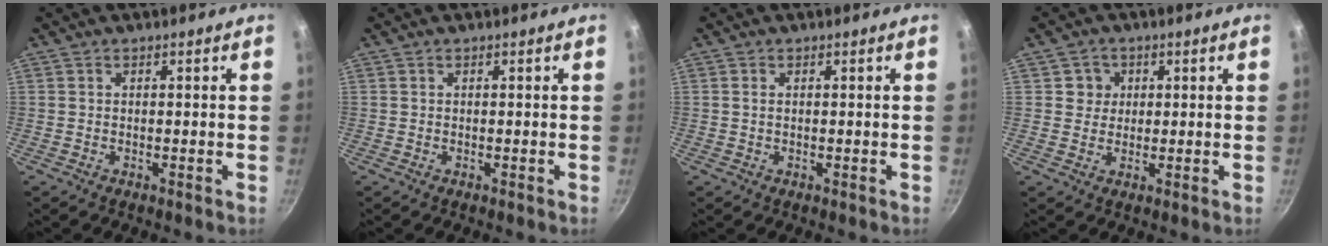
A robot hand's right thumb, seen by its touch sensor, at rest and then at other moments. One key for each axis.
{"total": 0.0}
{"total": 0.7, "fx": 0.1, "fy": 0.4, "fz": 0.6, "tx": -0.011, "ty": 0.000, "tz": 0.002}
{"total": 3.6, "fx": 0.9, "fy": 3.4, "fz": 0.5, "tx": 0.020, "ty": 0.004, "tz": 0.010}